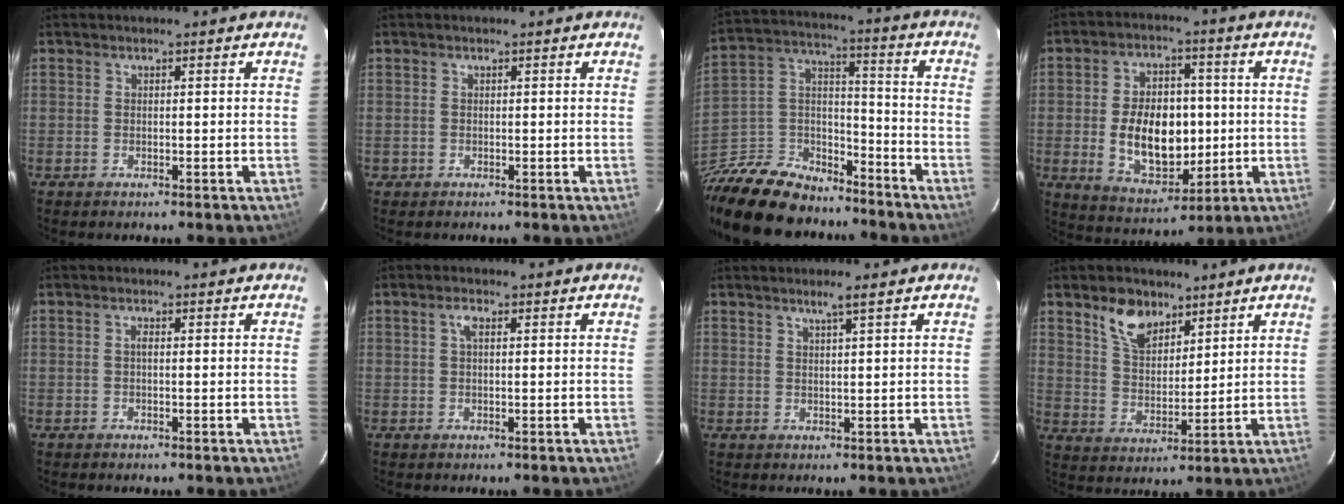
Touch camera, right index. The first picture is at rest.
{"total": 1.0, "force": [-0.3, 1.0, -0.1], "torque": [0.000, 0.003, -0.002]}
{"total": 19.6, "force": [-15.3, 9.9, 7.2], "torque": [-0.185, 0.044, -0.255]}
{"total": 14.3, "force": [-1.1, 9.1, 11.0], "torque": [-0.207, 0.011, 0.004]}
{"total": 0.7, "force": [-0.1, 0.2, 0.6], "torque": [-0.012, 0.003, -0.002]}
{"total": 1.7, "force": [0.5, 0.6, 1.5], "torque": [-0.030, 0.006, 0.008]}
{"total": 2.1, "force": [1.4, -0.4, 1.5], "torque": [-0.029, -0.002, 0.024]}
{"total": 8.7, "force": [5.7, 4.8, 4.4], "torque": [-0.078, 0.012, 0.110]}